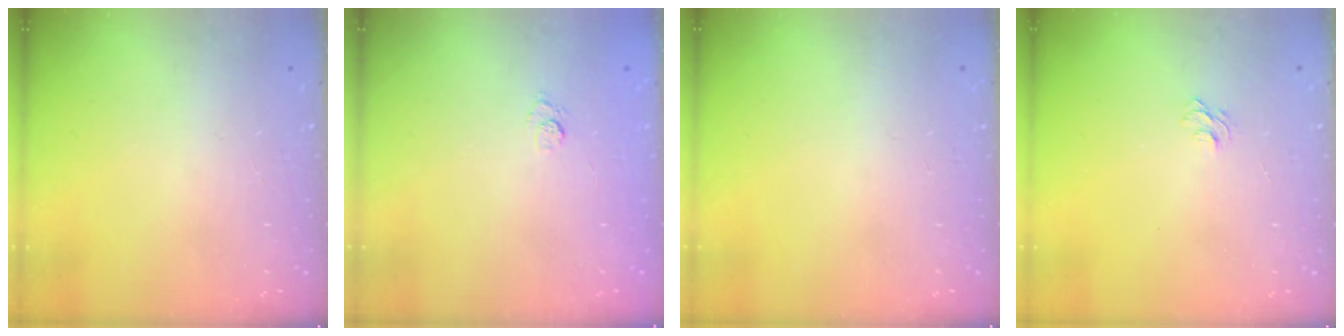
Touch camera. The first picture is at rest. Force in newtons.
{"total": 5.6, "press": 5.4, "slide": 1.4}
{"total": 0.0}
{"total": 3.5, "press": 3.5, "slide": 0.3}